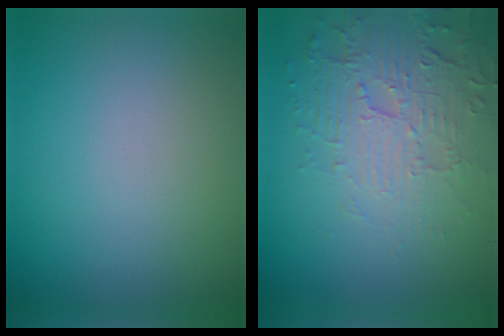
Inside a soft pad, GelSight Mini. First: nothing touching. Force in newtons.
{"total": 5.8, "press": 3.7, "slide": 4.4}